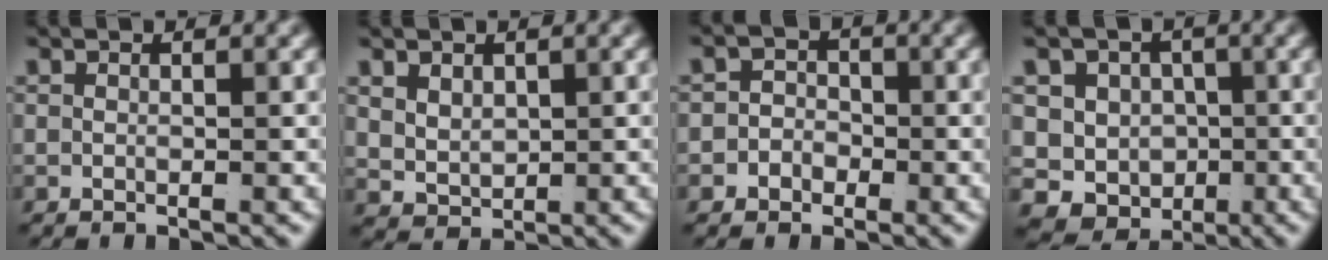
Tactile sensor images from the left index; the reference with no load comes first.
{"total": 2.6, "force": [0.9, 2.0, 1.4], "torque": [-0.037, -0.019, 0.034]}
{"total": 2.9, "force": [-1.3, 2.5, 0.5], "torque": [0.001, -0.008, -0.027]}
{"total": 15.3, "force": [-4.1, 14.1, 4.3], "torque": [-0.131, -0.075, -0.069]}